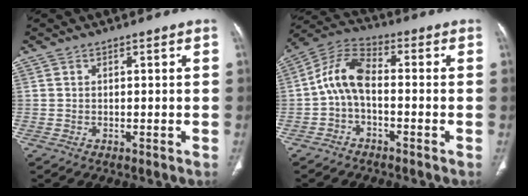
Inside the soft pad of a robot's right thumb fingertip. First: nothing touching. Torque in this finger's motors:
{"motor_torque": [-0.02, 0.78, 0.88, -0.43, 0.10]}